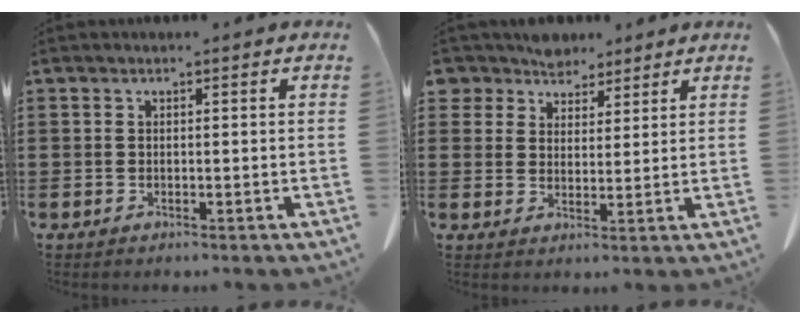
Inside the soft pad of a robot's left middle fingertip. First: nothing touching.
{"total": 5.3, "force": [4.7, 2.5, 0.1], "torque": [-0.029, -0.012, 0.088]}